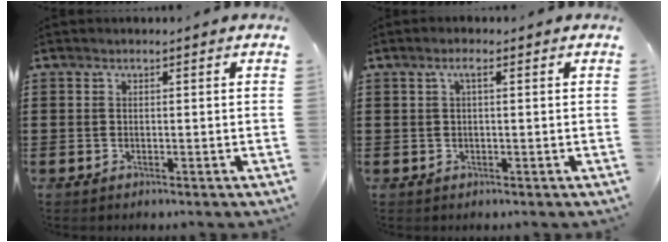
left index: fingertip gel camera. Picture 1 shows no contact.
{"total": 1.8, "force": [0.4, 0.3, 1.8], "torque": [-0.035, 0.002, 0.006]}